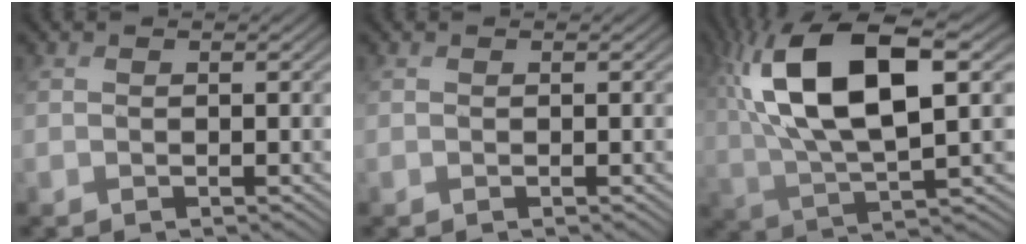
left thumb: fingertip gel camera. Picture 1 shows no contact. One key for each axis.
{"total": 0.0}
{"total": 15.2, "fx": 4.8, "fy": 5.5, "fz": 13.3, "tx": -0.287, "ty": 0.016, "tz": 0.088}